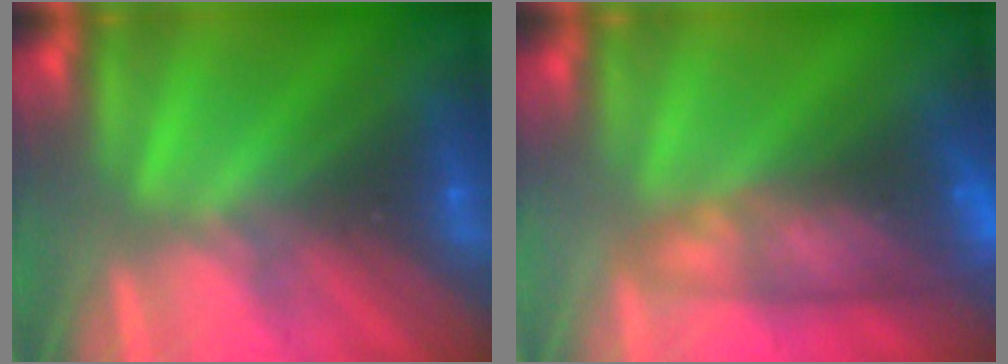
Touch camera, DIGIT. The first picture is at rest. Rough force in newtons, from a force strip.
{"total": 8.4}